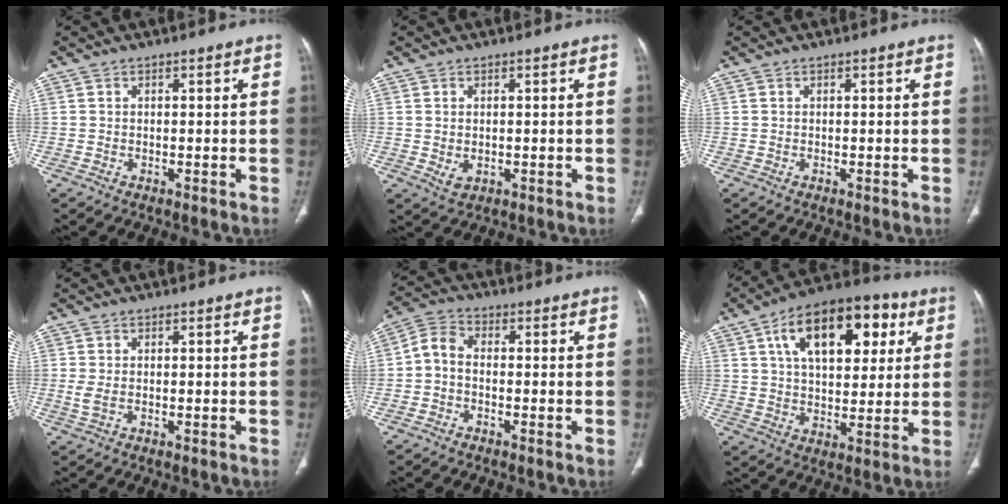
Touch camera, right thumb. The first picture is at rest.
{"total": 2.5, "force": [-0.2, 1.7, 1.8], "torque": [-0.033, -0.005, 0.006]}
{"total": 0.0}
{"total": 2.0, "force": [-0.2, 0.9, 1.8], "torque": [-0.052, -0.001, 0.001]}
{"total": 4.6, "force": [-0.9, 3.1, 3.2], "torque": [-0.052, 0.022, -0.031]}
{"total": 20.0, "force": [7.5, 10.8, 15.0], "torque": [-0.190, 0.003, 0.113]}